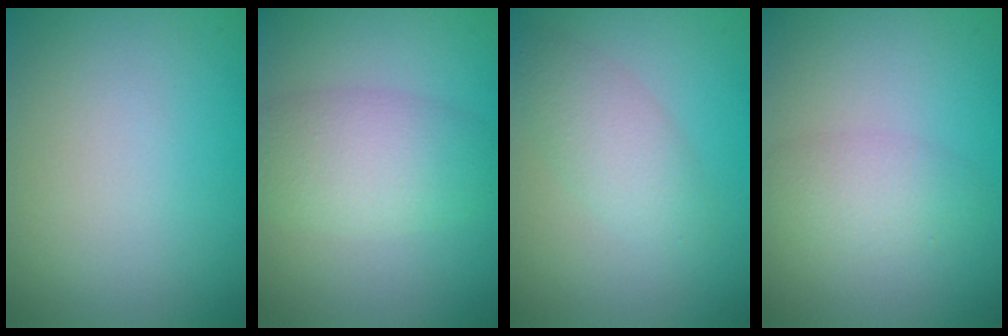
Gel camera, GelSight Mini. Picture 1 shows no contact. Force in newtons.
{"total": 4.9, "press": 4.9, "slide": 0.2}
{"total": 2.8, "press": 2.8, "slide": 0.2}
{"total": 2.4, "press": 2.4, "slide": 0.0}